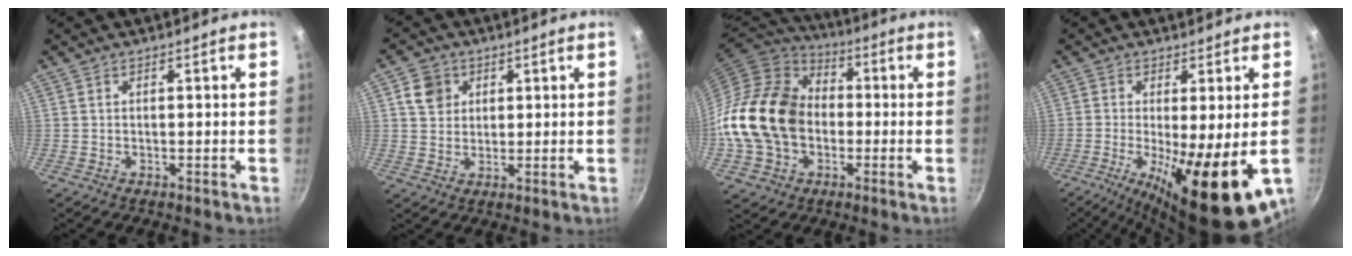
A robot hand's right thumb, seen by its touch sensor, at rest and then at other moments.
{"total": 5.3, "force": [2.0, 4.6, 1.8], "torque": [-0.004, 0.002, 0.034]}
{"total": 19.7, "force": [-1.8, 15.1, 12.5], "torque": [-0.212, 0.038, -0.037]}
{"total": 16.6, "force": [-3.6, 4.4, 15.6], "torque": [-0.250, -0.016, -0.045]}